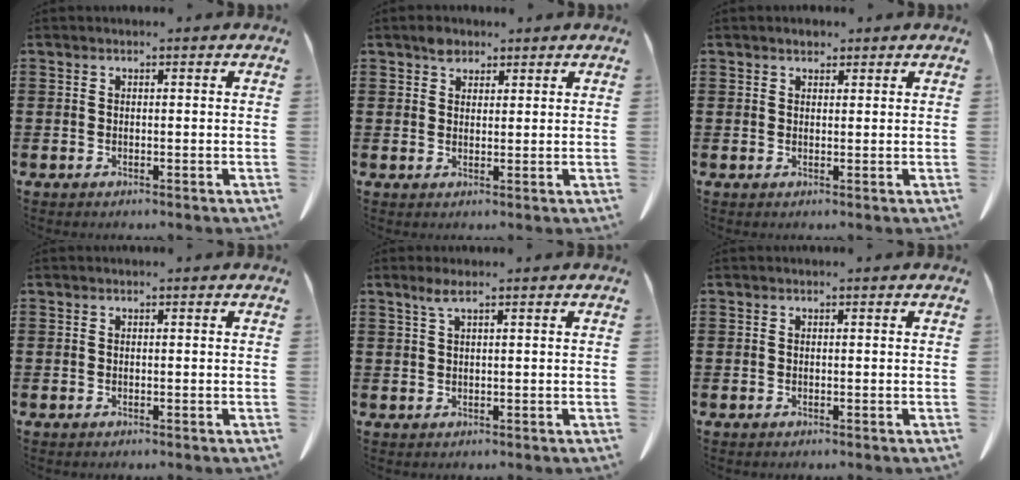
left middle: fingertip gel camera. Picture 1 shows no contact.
{"total": 2.4, "force": [1.8, 1.4, 0.7], "torque": [-0.010, 0.000, 0.033]}
{"total": 1.5, "force": [1.3, 0.7, 0.4], "torque": [-0.002, 0.000, 0.022]}
{"total": 0.0}
{"total": 2.0, "force": [1.0, 0.2, 1.7], "torque": [-0.035, 0.002, 0.018]}
{"total": 0.0}